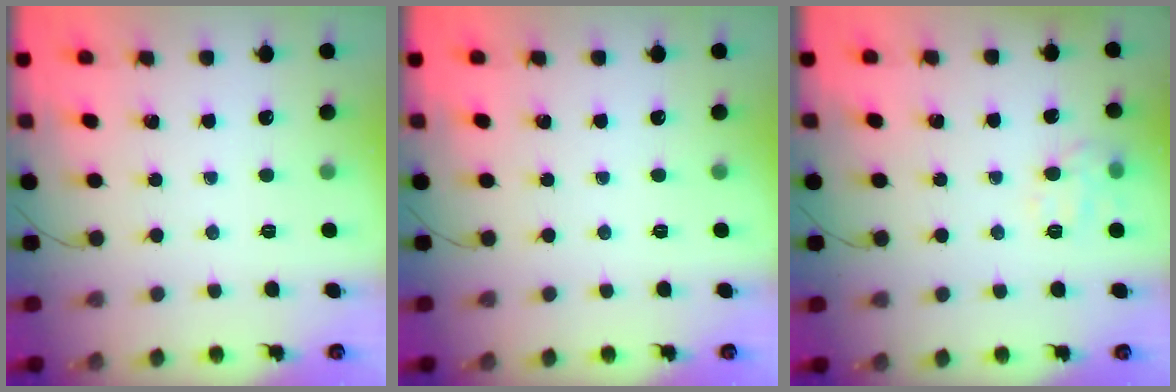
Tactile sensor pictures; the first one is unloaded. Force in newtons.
{"total": 0.0}
{"total": 9.5, "press": 9.4, "slide": 0.9}